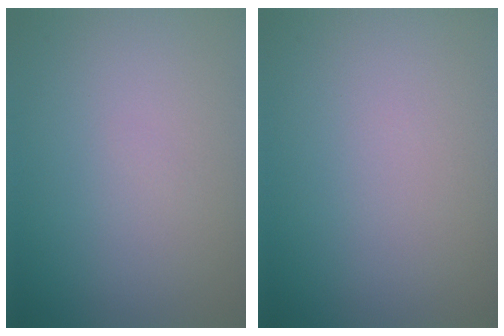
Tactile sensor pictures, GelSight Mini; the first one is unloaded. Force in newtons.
{"total": 0.0}